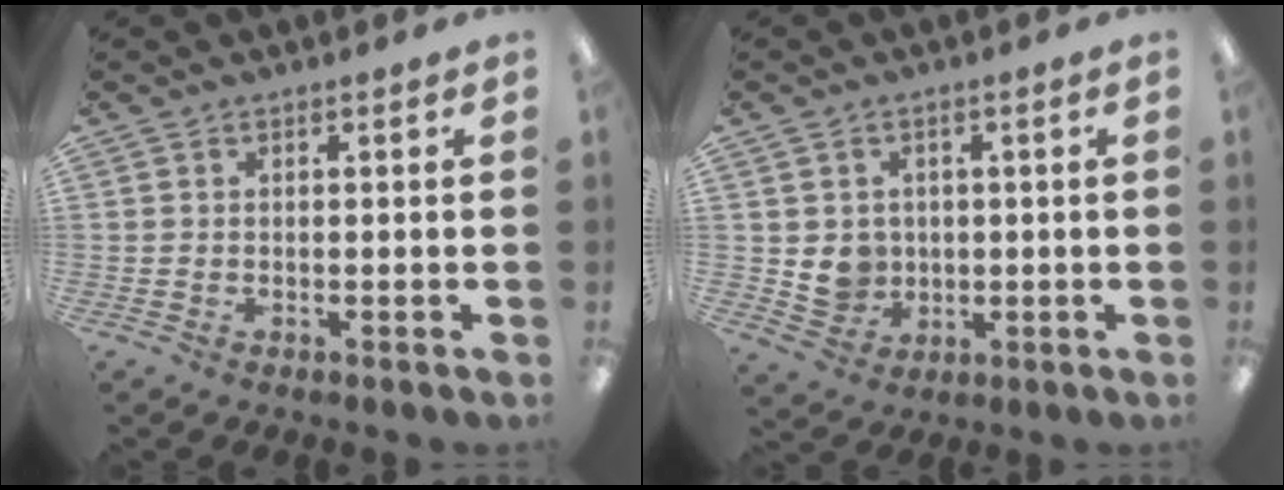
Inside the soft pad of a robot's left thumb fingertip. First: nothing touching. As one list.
[{"total": 5.8, "force": [0.8, 5.5, 1.6], "torque": [-0.025, 0.000, 0.020]}]